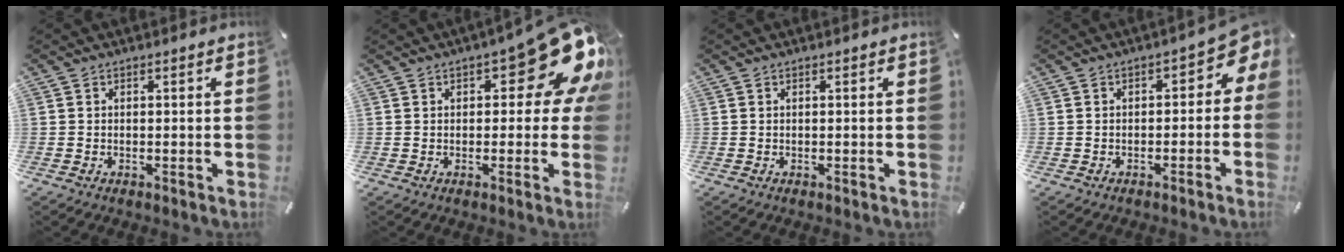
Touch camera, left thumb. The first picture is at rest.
{"total": 16.8, "force": [7.2, 7.0, 13.5], "torque": [-0.167, -0.049, 0.119]}
{"total": 0.0}
{"total": 5.0, "force": [0.4, 3.2, 3.9], "torque": [-0.047, -0.012, -0.003]}